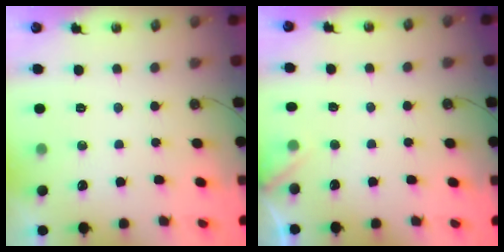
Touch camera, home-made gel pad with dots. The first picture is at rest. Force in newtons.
{"total": 5.4, "press": 5.4, "slide": 0.7}